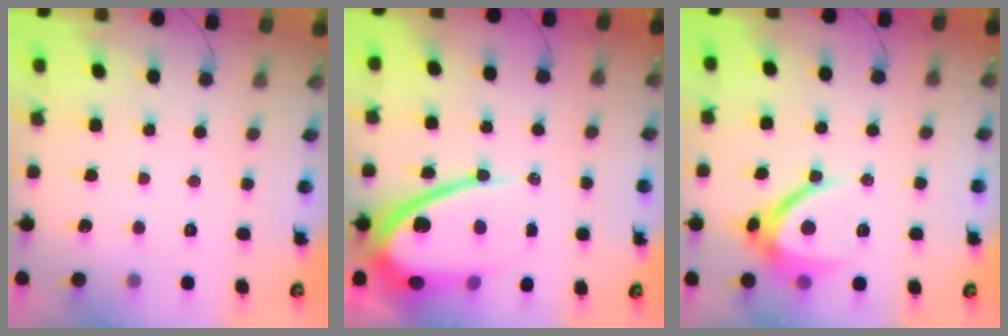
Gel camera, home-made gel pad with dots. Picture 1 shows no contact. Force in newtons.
{"total": 17.2, "press": 17.1, "slide": 1.5}
{"total": 8.9, "press": 8.8, "slide": 1.3}